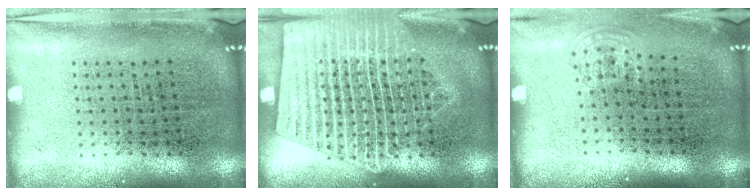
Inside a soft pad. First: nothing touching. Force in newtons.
{"total": 2.8, "press": 2.8, "slide": 0.3}
{"total": 0.8, "press": 0.5, "slide": 0.6}